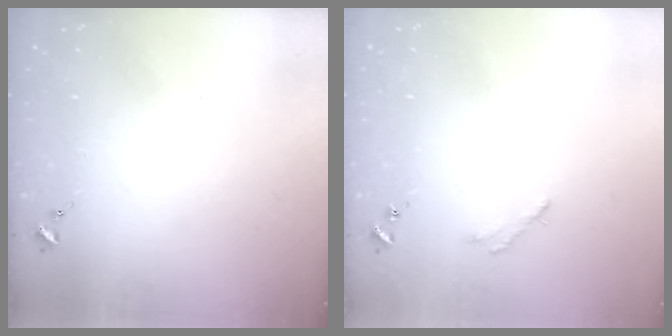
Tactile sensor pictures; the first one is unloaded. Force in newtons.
{"total": 2.5, "press": 2.5, "slide": 0.2}